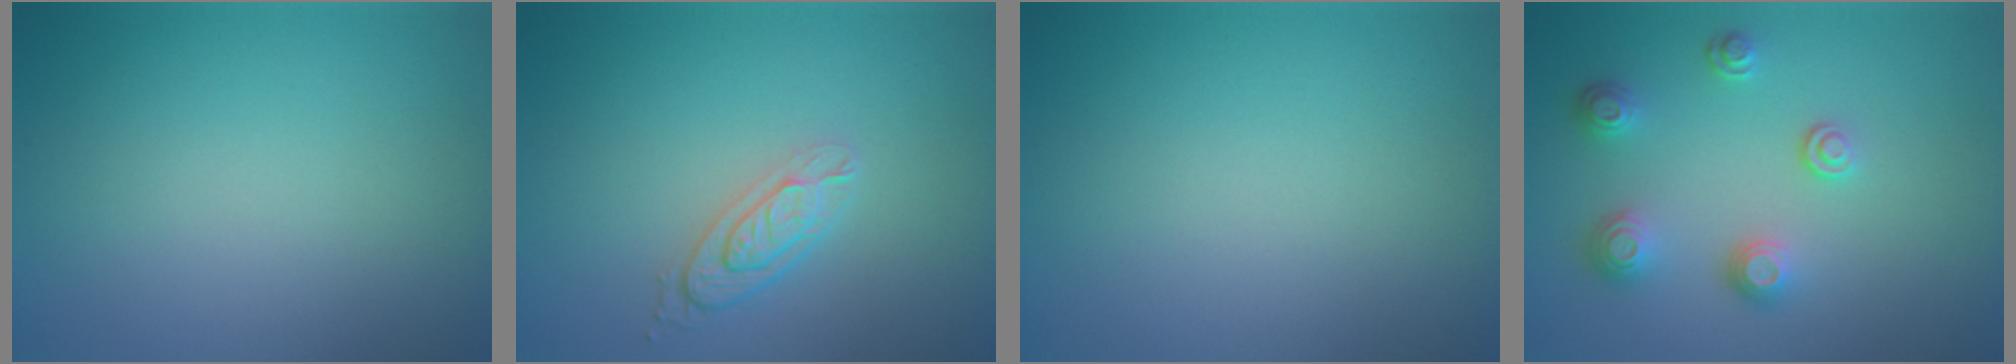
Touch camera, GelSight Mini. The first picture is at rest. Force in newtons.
{"total": 2.9, "press": 2.2, "slide": 1.9}
{"total": 0.0}
{"total": 3.3, "press": 2.6, "slide": 2.0}